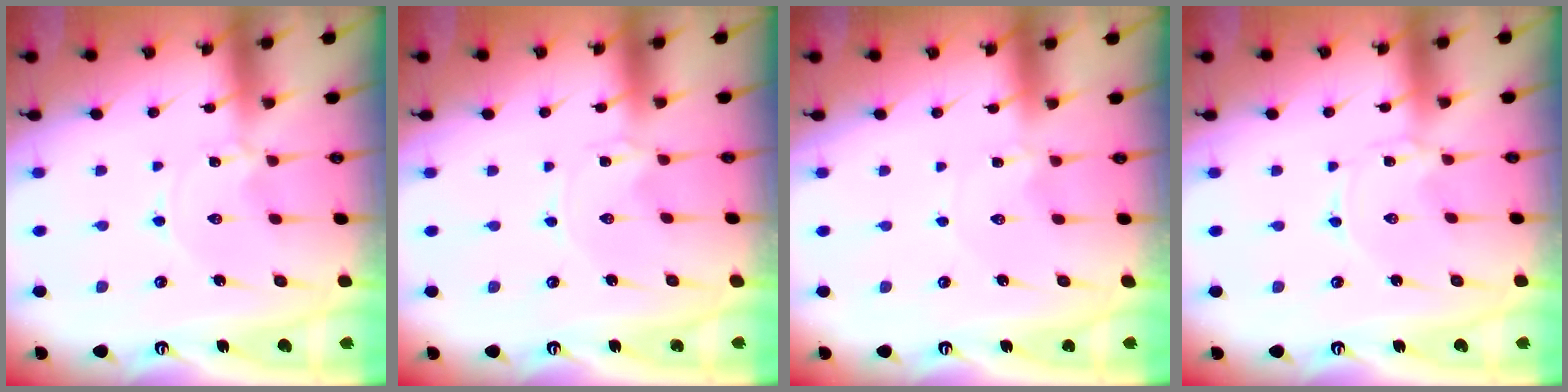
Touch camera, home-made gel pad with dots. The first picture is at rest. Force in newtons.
{"total": 0.0}
{"total": 1.0, "press": 1.0, "slide": 0.2}
{"total": 0.0}